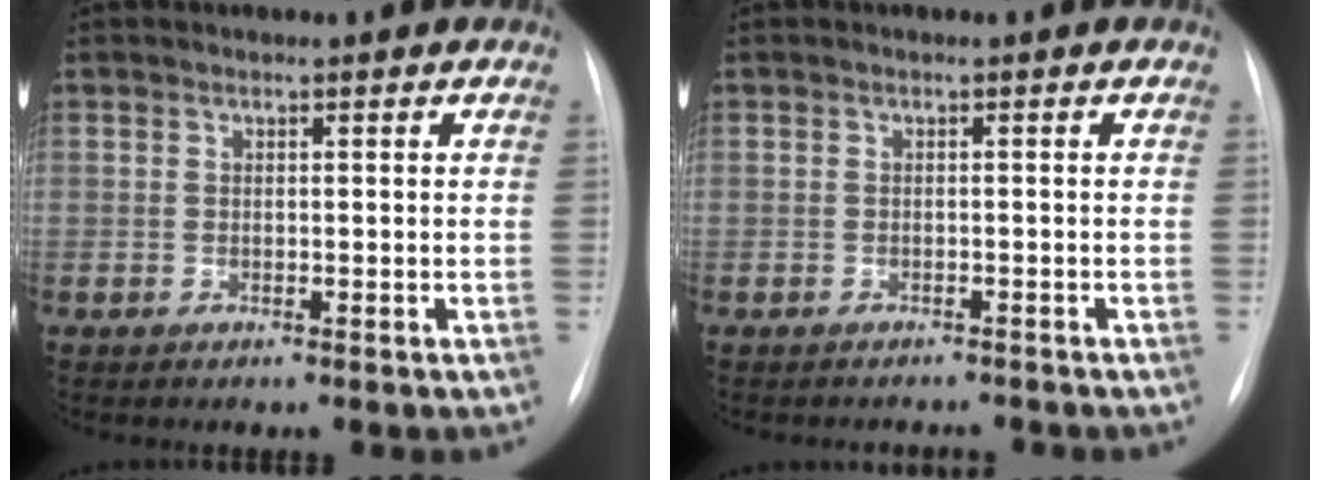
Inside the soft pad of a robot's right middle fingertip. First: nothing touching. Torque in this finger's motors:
{"motor_torque": [0.04, -0.05, -0.03, -0.01]}